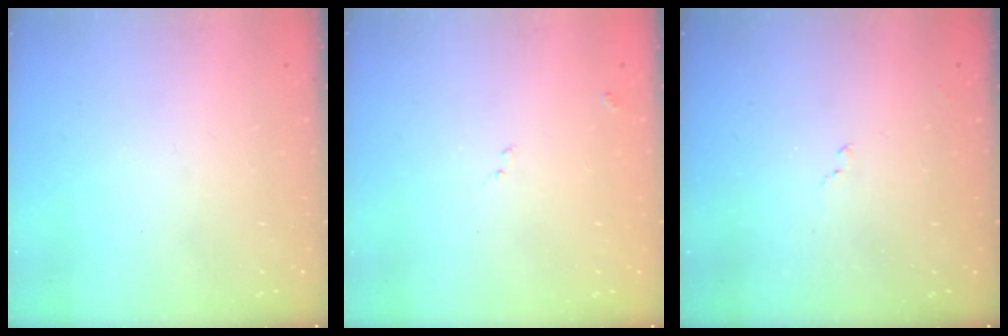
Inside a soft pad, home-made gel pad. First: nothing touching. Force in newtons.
{"total": 8.6, "press": 8.5, "slide": 0.8}
{"total": 7.1, "press": 7.1, "slide": 0.8}